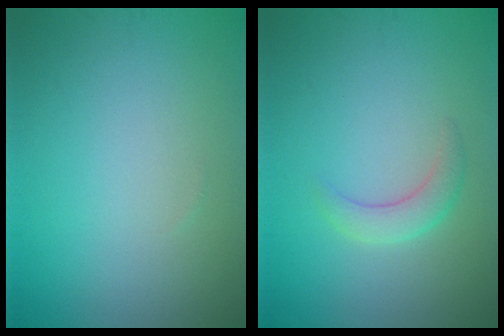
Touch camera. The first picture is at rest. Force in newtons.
{"total": 2.2, "press": 2.2, "slide": 0.2}